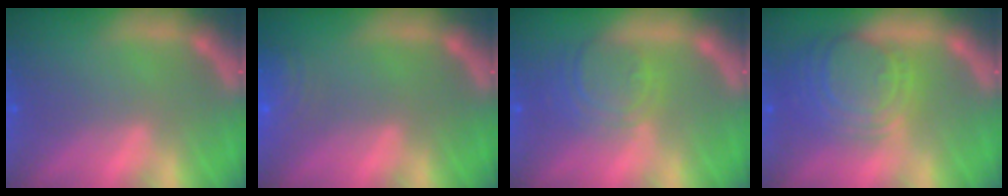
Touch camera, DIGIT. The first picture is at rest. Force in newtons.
{"total": 4.5}
{"total": 5.0}
{"total": 9.1}